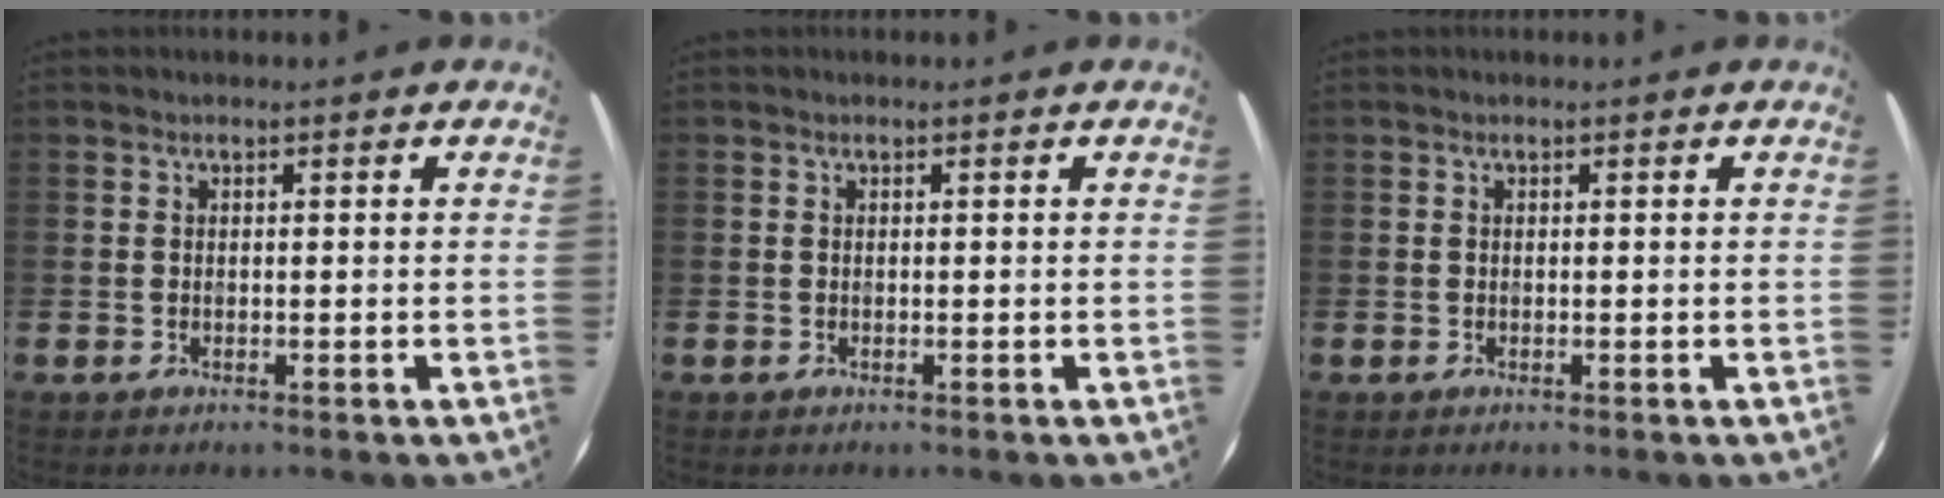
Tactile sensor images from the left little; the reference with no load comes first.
{"total": 0.0}
{"total": 0.0}